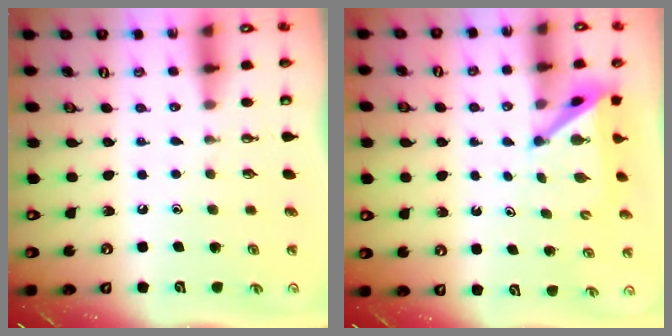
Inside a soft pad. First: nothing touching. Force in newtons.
{"total": 4.7, "press": 4.7, "slide": 0.5}